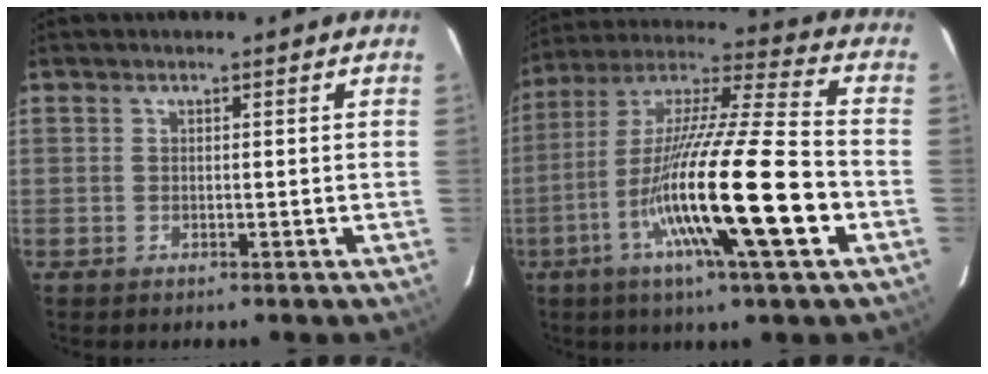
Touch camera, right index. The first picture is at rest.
{"total": 21.3, "force": [-6.7, 0.3, 20.2], "torque": [-0.372, -0.023, -0.124]}